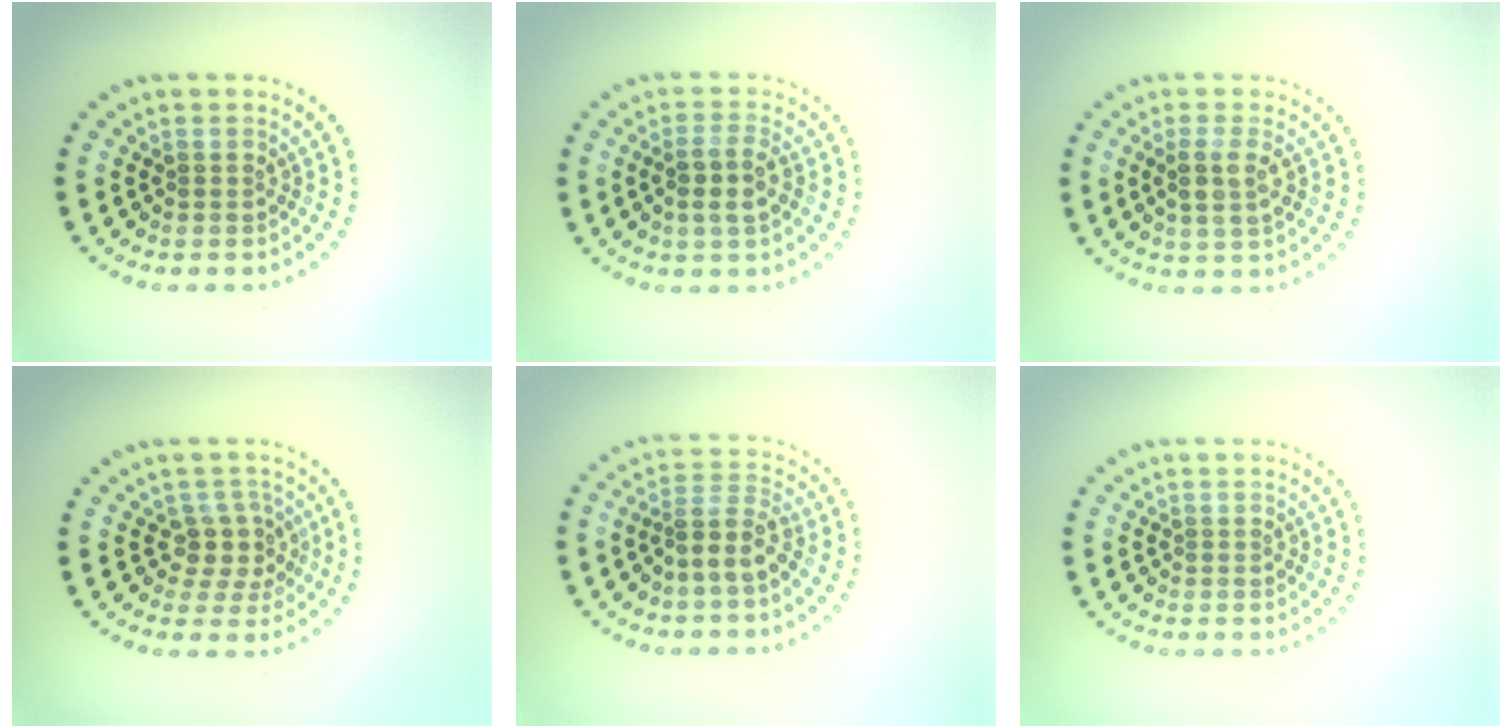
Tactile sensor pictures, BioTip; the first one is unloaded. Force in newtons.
{"total": 2.5, "press": 2.3, "slide": 0.9}
{"total": 2.2, "press": 2.1, "slide": 0.8}
{"total": 2.7, "press": 2.3, "slide": 1.5}
{"total": 3.0, "press": 2.5, "slide": 1.7}
{"total": 0.0}